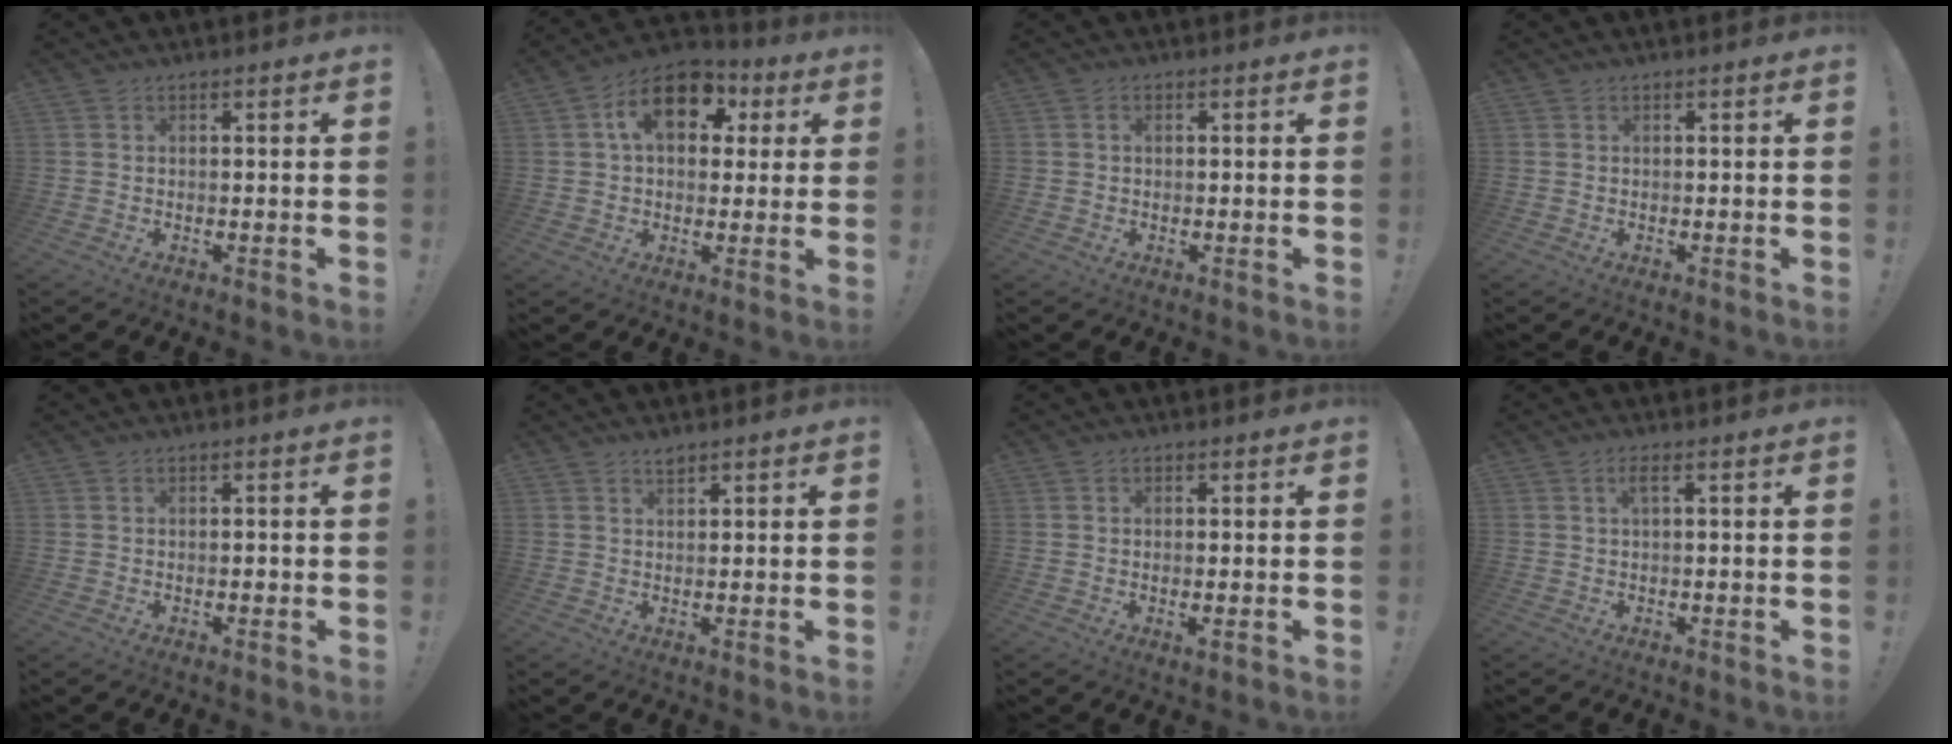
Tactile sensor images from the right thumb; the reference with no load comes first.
{"total": 15.5, "force": [5.5, 10.1, 10.4], "torque": [-0.154, -0.005, 0.097]}
{"total": 0.6, "force": [0.0, 0.5, 0.3], "torque": [-0.007, 0.002, -0.001]}
{"total": 0.0}
{"total": 0.8, "force": [-0.5, 0.5, 0.4], "torque": [-0.007, 0.004, -0.009]}
{"total": 1.6, "force": [1.5, 0.4, 0.5], "torque": [0.003, -0.010, 0.025]}
{"total": 1.8, "force": [0.0, 0.3, 1.7], "torque": [-0.021, -0.004, -0.001]}
{"total": 2.1, "force": [0.3, 0.1, 2.1], "torque": [-0.035, 0.002, 0.002]}